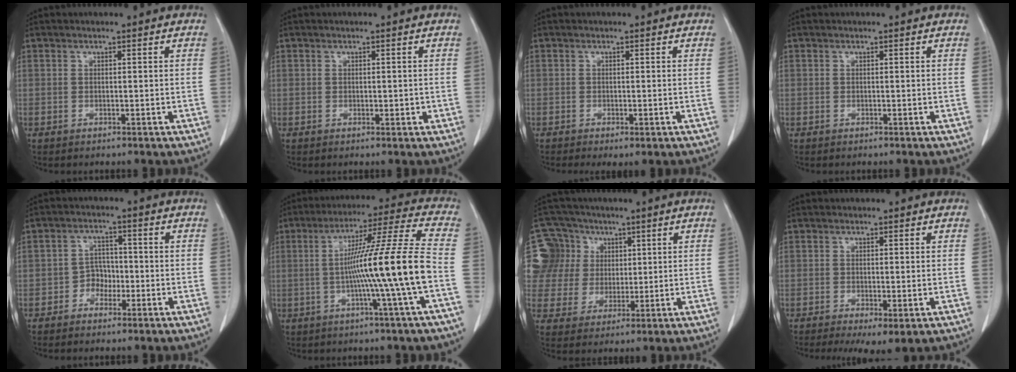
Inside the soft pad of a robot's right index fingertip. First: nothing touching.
{"total": 1.3, "force": [-0.1, 0.7, 1.1], "torque": [-0.015, -0.001, 0.002]}
{"total": 2.2, "force": [-1.1, 0.6, 1.8], "torque": [-0.030, -0.008, -0.012]}
{"total": 0.0}
{"total": 3.3, "force": [-1.5, 2.6, 1.3], "torque": [-0.016, 0.011, -0.029]}
{"total": 14.6, "force": [-2.8, -2.6, 14.1], "torque": [-0.231, 0.006, -0.052]}
{"total": 12.7, "force": [3.9, 11.9, 2.0], "torque": [-0.067, 0.054, 0.086]}
{"total": 5.4, "force": [-2.9, 1.4, 4.3], "torque": [-0.062, -0.018, -0.044]}